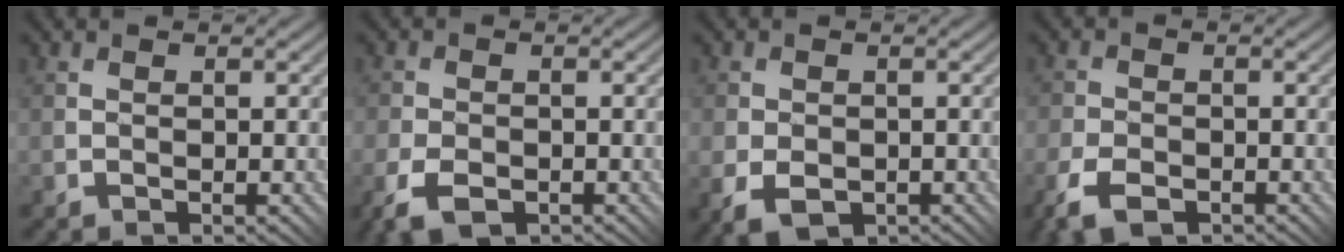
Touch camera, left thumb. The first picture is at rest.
{"total": 5.4, "force": [-2.9, 3.2, 3.2], "torque": [-0.080, -0.014, -0.053]}
{"total": 4.2, "force": [-1.9, 2.9, 2.5], "torque": [-0.054, -0.014, -0.031]}
{"total": 5.8, "force": [-3.4, 3.3, 3.4], "torque": [-0.086, -0.012, -0.064]}